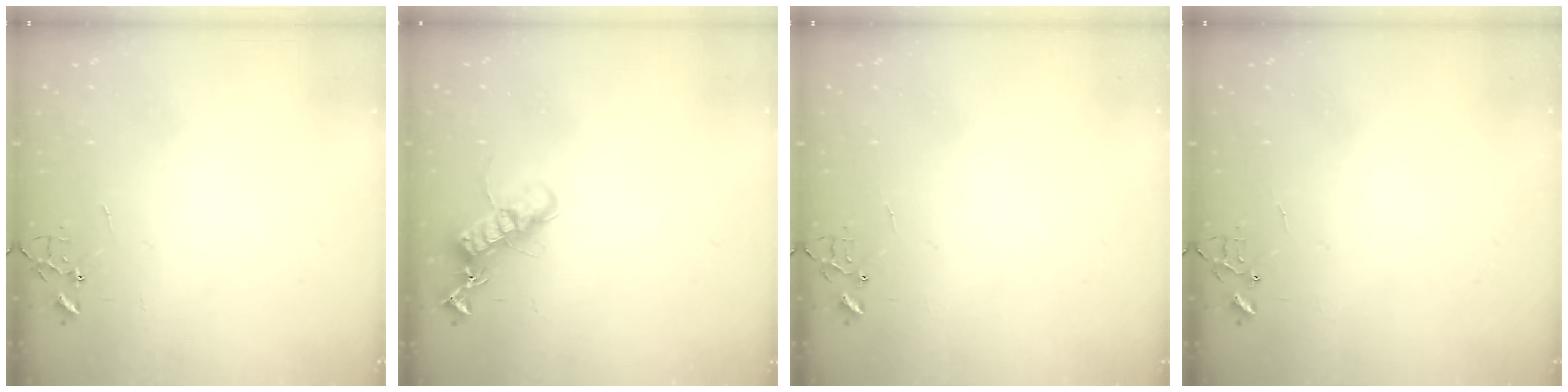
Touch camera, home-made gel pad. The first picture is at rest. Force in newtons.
{"total": 12.9, "press": 12.9, "slide": 0.3}
{"total": 6.4, "press": 6.4, "slide": 0.6}
{"total": 6.4, "press": 6.4, "slide": 0.6}